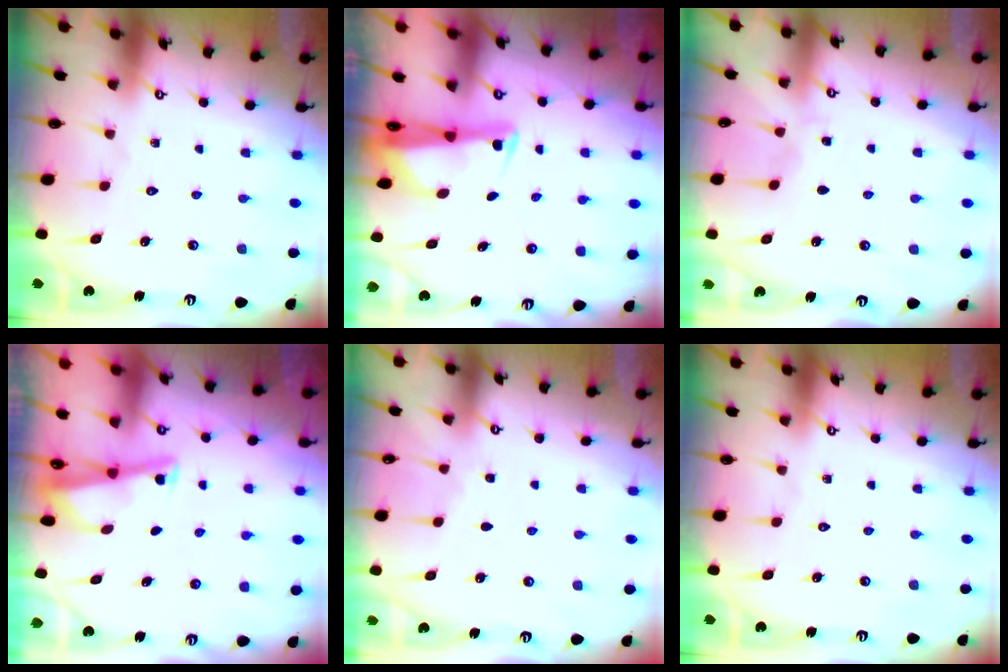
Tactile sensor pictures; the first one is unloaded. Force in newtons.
{"total": 2.8, "press": 2.7, "slide": 0.6}
{"total": 4.1, "press": 4.1, "slide": 0.5}
{"total": 2.7, "press": 2.7, "slide": 0.3}
{"total": 0.7, "press": 0.7, "slide": 0.2}
{"total": 0.0}